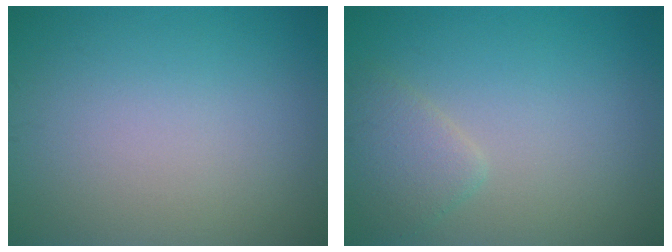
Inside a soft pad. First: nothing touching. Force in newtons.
{"total": 2.2, "press": 2.2, "slide": 0.1}